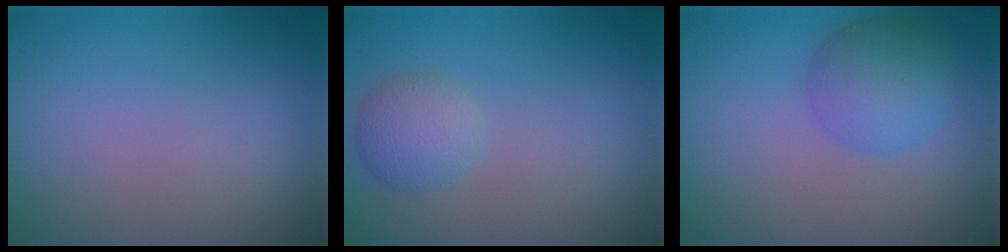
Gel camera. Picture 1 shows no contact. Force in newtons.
{"total": 2.7, "press": 2.7, "slide": 0.1}
{"total": 4.2, "press": 4.2, "slide": 0.2}